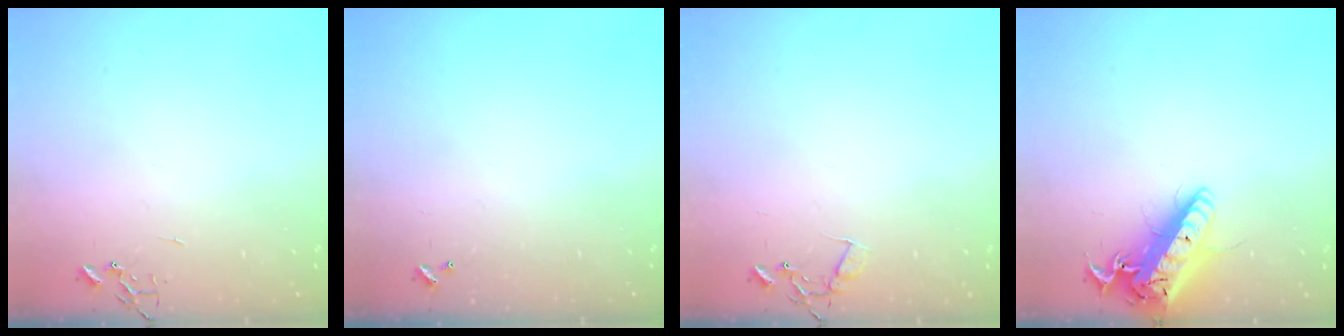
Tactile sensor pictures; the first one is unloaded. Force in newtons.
{"total": 0.0}
{"total": 7.1, "press": 7.1, "slide": 0.5}
{"total": 19.7, "press": 19.5, "slide": 2.7}